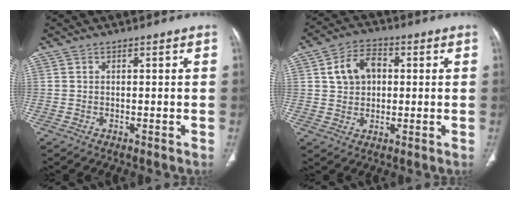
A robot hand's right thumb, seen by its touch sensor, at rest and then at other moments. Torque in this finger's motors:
{"motor_torque": [-0.67, 0.74, 0.14, -0.08, 0.06]}